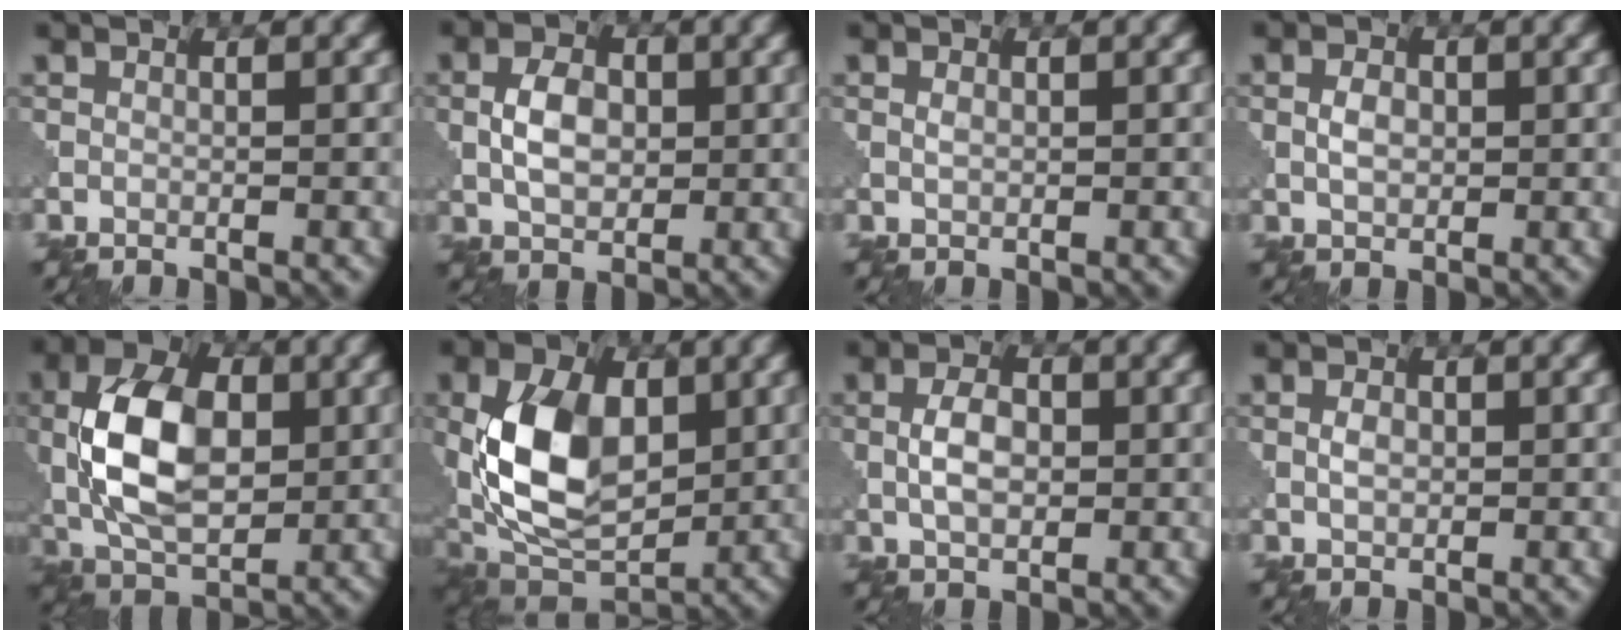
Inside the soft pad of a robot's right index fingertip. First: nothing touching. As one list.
[{"total": 3.6, "force": [0.4, 2.4, 2.6], "torque": [-0.051, 0.001, 0.008]}, {"total": 0.6, "force": [0.3, 0.3, 0.4], "torque": [-0.008, -0.004, 0.010]}, {"total": 1.7, "force": [0.3, 1.2, 1.2], "torque": [-0.021, 0.001, 0.006]}, {"total": 9.5, "force": [0.9, 5.9, 7.4], "torque": [-0.154, 0.005, 0.014]}, {"total": 10.3, "force": [0.9, 6.7, 7.8], "torque": [-0.164, -0.004, 0.017]}, {"total": 3.0, "force": [0.3, 1.8, 2.4], "torque": [-0.047, 0.000, 0.005]}, {"total": 1.2, "force": [0.3, 0.9, 0.8], "torque": [-0.015, -0.001, 0.006]}]